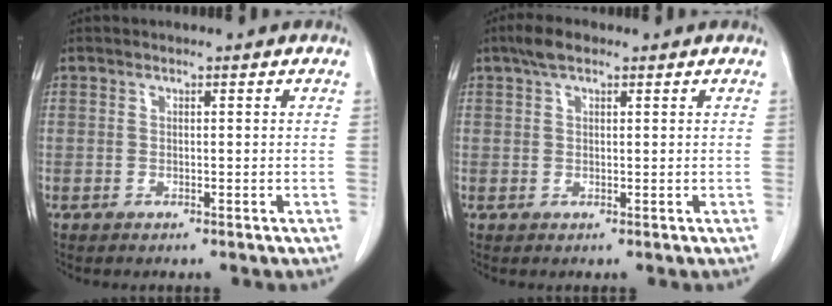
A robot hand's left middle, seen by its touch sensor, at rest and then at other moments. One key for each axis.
{"total": 3.0, "fx": 2.0, "fy": 1.2, "fz": 1.9, "tx": -0.040, "ty": 0.014, "tz": 0.036}